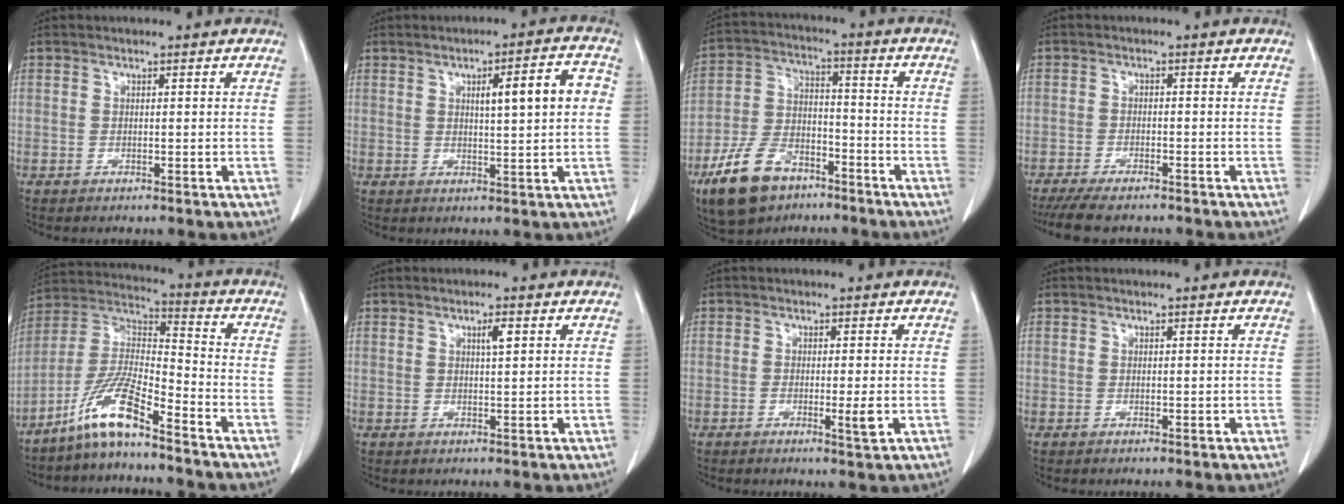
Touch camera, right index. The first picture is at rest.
{"total": 7.2, "force": [1.3, 0.9, 7.0], "torque": [-0.101, 0.015, 0.019]}
{"total": 12.3, "force": [-7.9, 6.5, 6.9], "torque": [-0.155, -0.003, -0.143]}
{"total": 7.2, "force": [-6.1, 1.5, 3.4], "torque": [-0.051, -0.015, -0.095]}
{"total": 10.8, "force": [-7.7, 0.8, 7.6], "torque": [-0.171, -0.006, -0.152]}
{"total": 1.9, "force": [0.8, 0.2, 1.7], "torque": [-0.032, -0.002, 0.013]}
{"total": 2.5, "force": [-0.6, 0.1, 2.4], "torque": [-0.035, -0.005, -0.011]}
{"total": 0.5, "force": [0.0, 0.2, 0.5], "torque": [-0.010, -0.002, 0.004]}